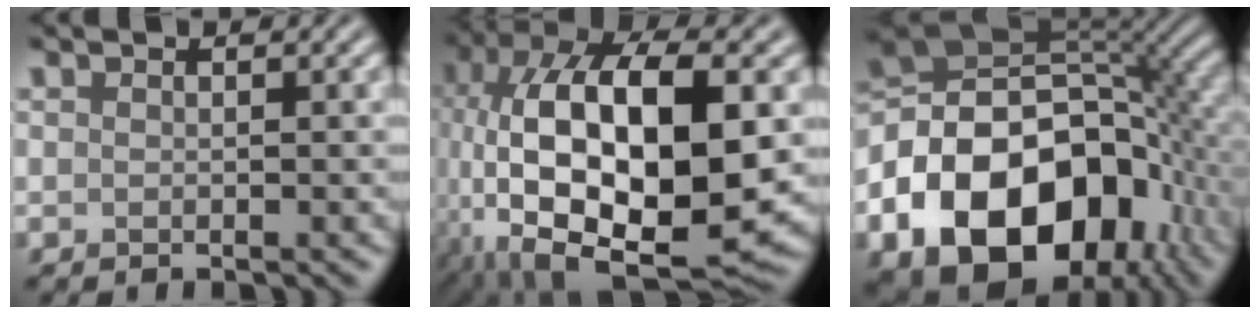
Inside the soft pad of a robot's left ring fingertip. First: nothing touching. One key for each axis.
{"total": 16.9, "fx": -1.2, "fy": 8.1, "fz": 14.8, "tx": -0.255, "ty": 0.013, "tz": -0.028}
{"total": 17.8, "fx": -6.5, "fy": 12.1, "fz": 11.3, "tx": -0.215, "ty": -0.020, "tz": -0.112}